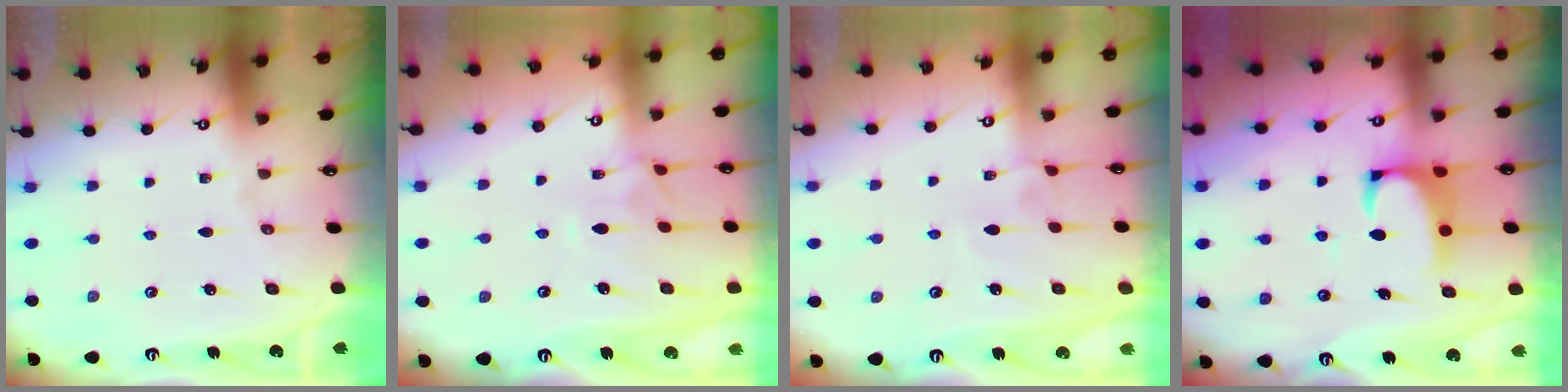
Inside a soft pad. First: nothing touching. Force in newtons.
{"total": 0.8, "press": 0.1, "slide": 0.7}
{"total": 4.4, "press": 4.4, "slide": 0.2}
{"total": 2.3, "press": 2.1, "slide": 0.9}